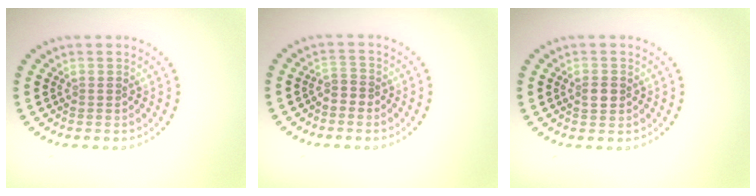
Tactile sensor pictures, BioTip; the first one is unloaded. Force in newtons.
{"total": 1.4, "press": 1.2, "slide": 0.8}
{"total": 1.3, "press": 1.2, "slide": 0.4}